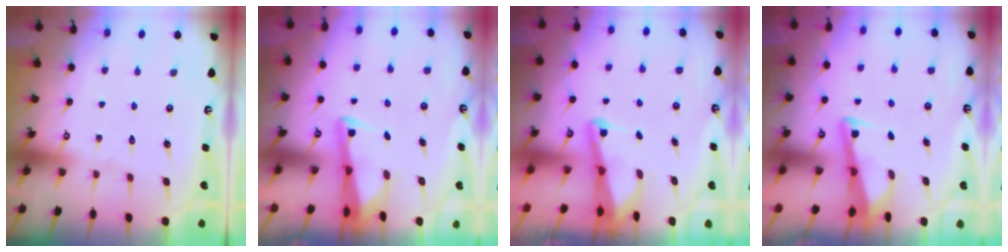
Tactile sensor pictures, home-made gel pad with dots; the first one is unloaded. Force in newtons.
{"total": 2.5, "press": 2.5, "slide": 0.5}
{"total": 2.5, "press": 2.5, "slide": 0.6}
{"total": 3.3, "press": 3.3, "slide": 0.4}